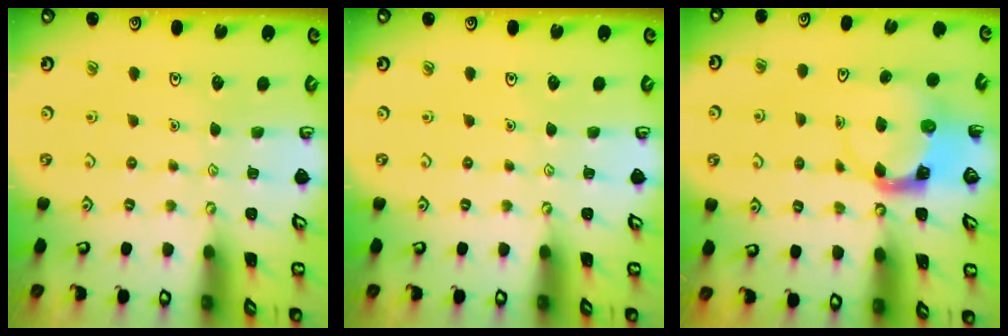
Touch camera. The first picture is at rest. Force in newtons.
{"total": 0.0}
{"total": 3.7, "press": 3.7, "slide": 0.6}